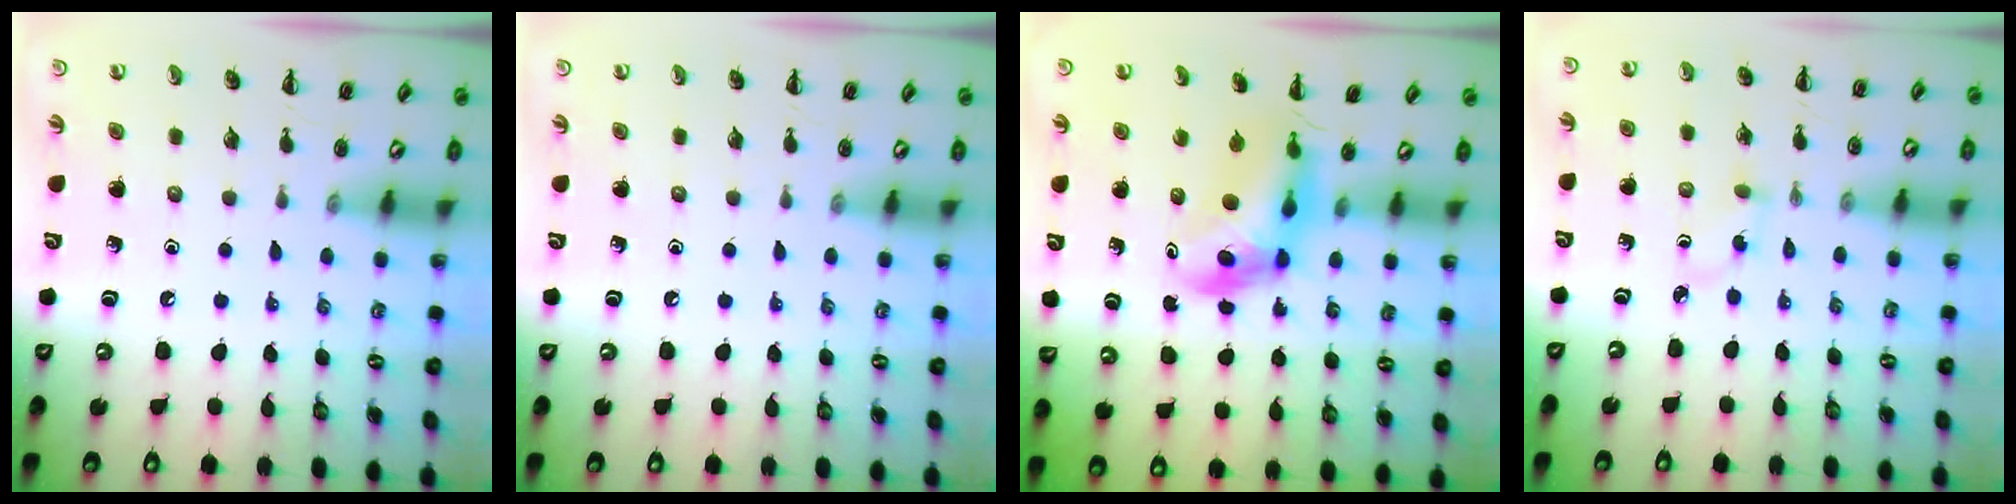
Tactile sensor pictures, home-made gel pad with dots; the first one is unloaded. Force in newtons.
{"total": 0.0}
{"total": 4.5, "press": 4.3, "slide": 1.2}
{"total": 2.4, "press": 2.2, "slide": 0.9}